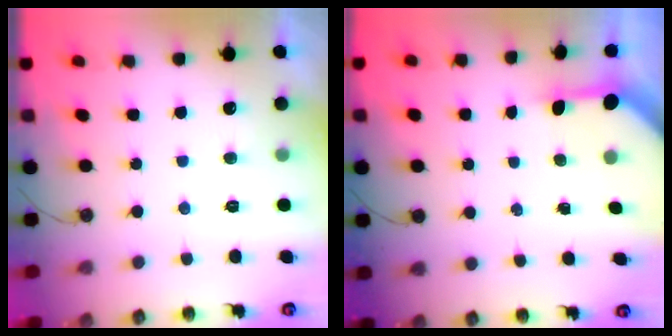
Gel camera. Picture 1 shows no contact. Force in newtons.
{"total": 3.3, "press": 3.2, "slide": 0.3}